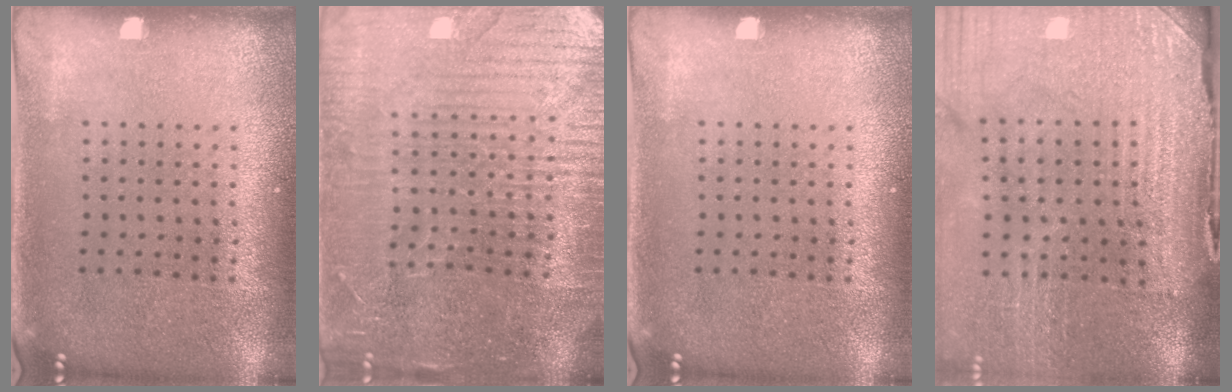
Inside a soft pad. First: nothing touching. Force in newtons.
{"total": 4.7, "press": 4.4, "slide": 1.6}
{"total": 0.0}
{"total": 4.0, "press": 3.4, "slide": 2.0}